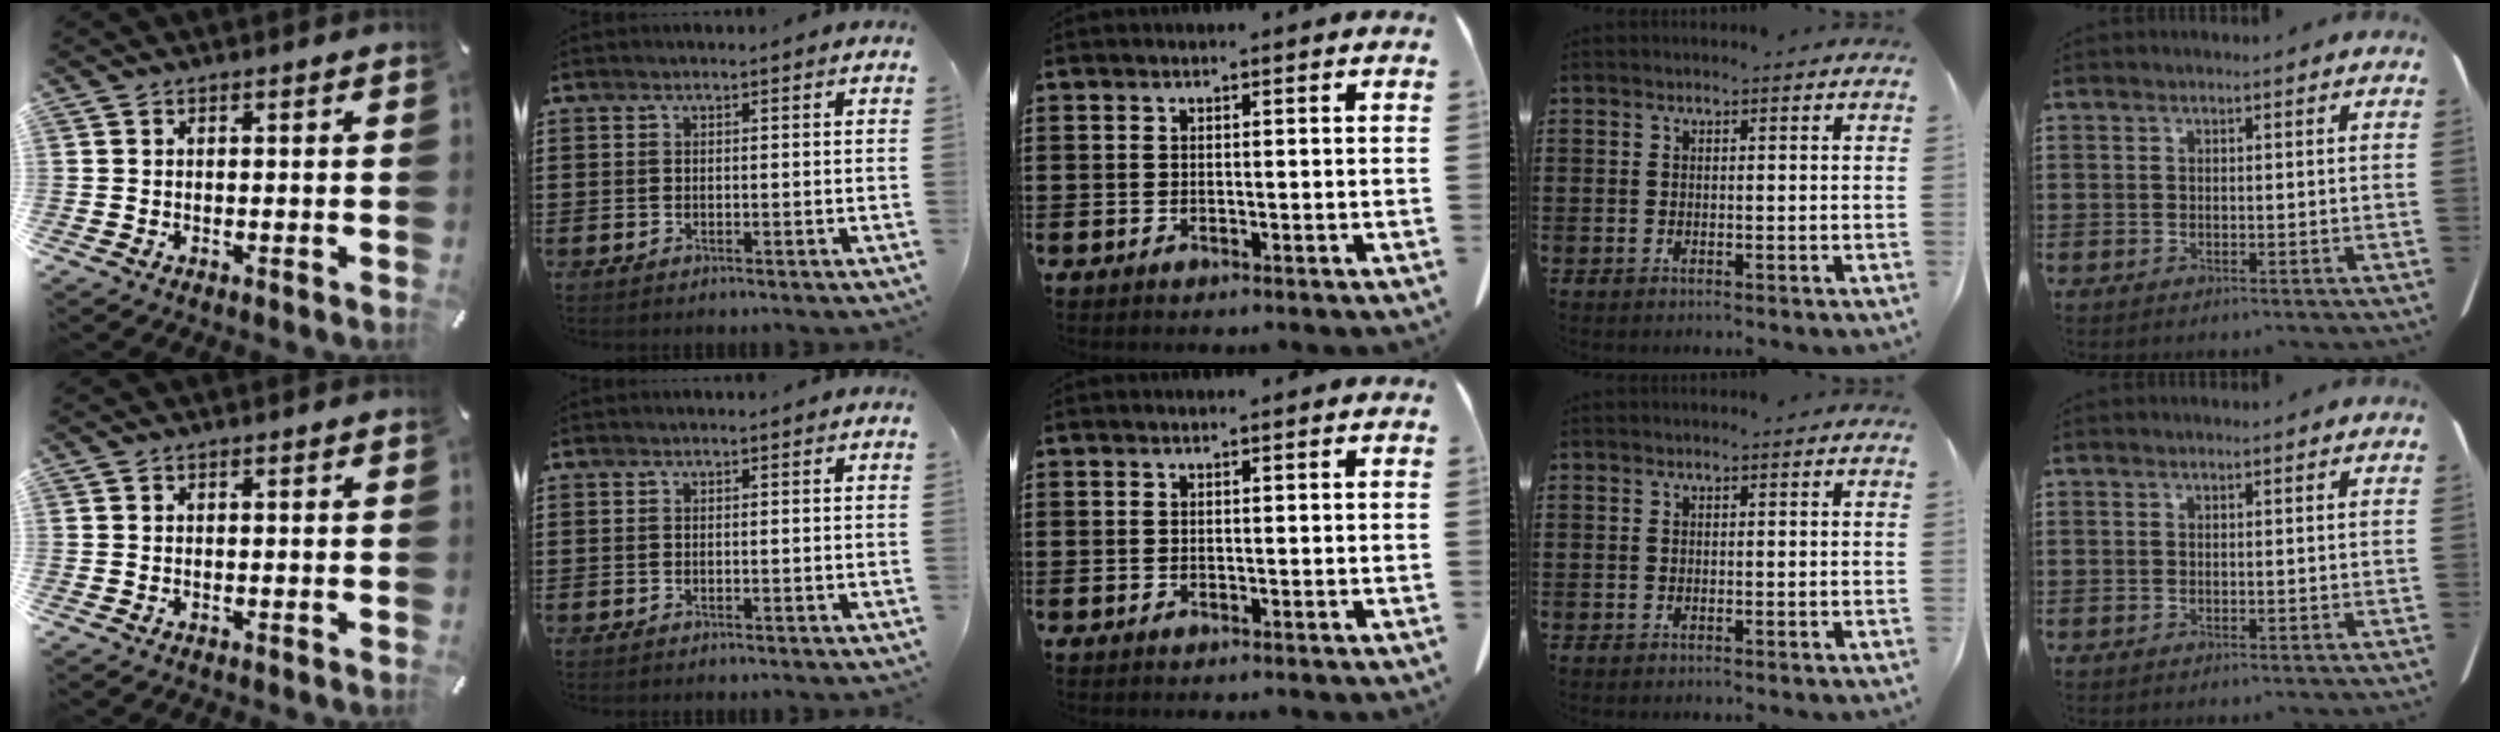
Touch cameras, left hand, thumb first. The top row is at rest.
{}